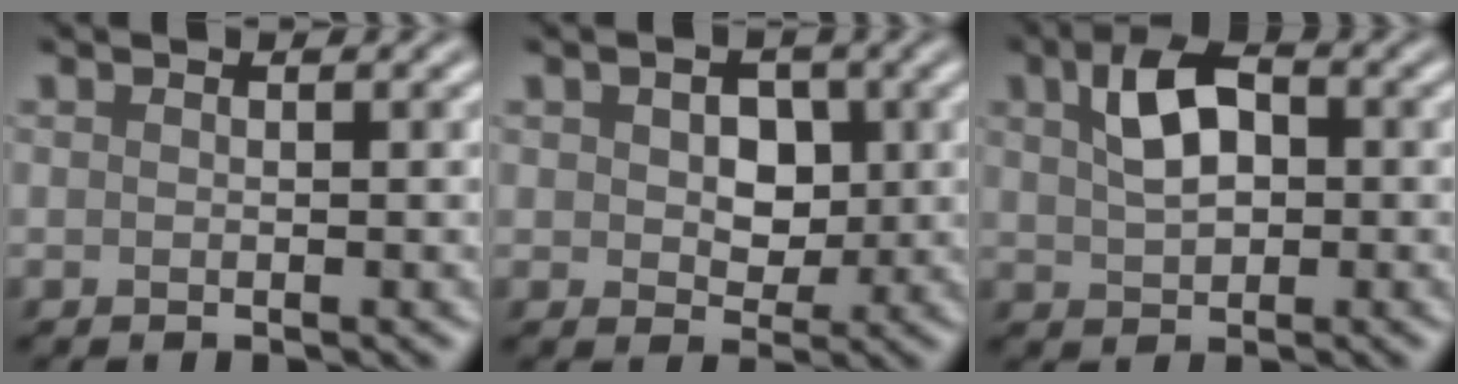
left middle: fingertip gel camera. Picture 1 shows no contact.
{"total": 3.4, "force": [0.5, 2.4, 2.3], "torque": [-0.043, -0.001, 0.002]}
{"total": 4.4, "force": [1.1, 2.7, 3.2], "torque": [-0.067, 0.012, 0.016]}